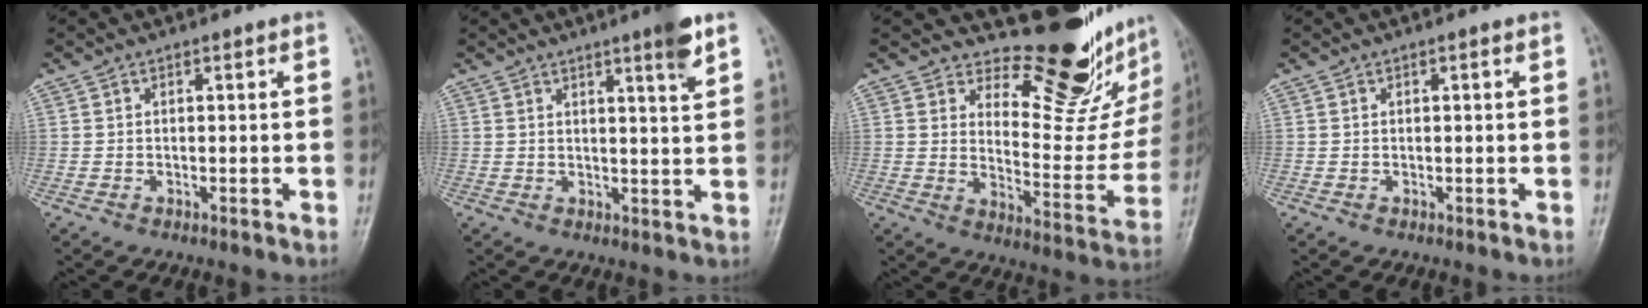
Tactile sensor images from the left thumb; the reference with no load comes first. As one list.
[{"total": 5.4, "force": [3.4, 0.2, 4.2], "torque": [-0.053, -0.023, 0.048]}, {"total": 17.4, "force": [14.4, 5.9, 7.9], "torque": [-0.051, -0.140, 0.192]}, {"total": 0.0}]